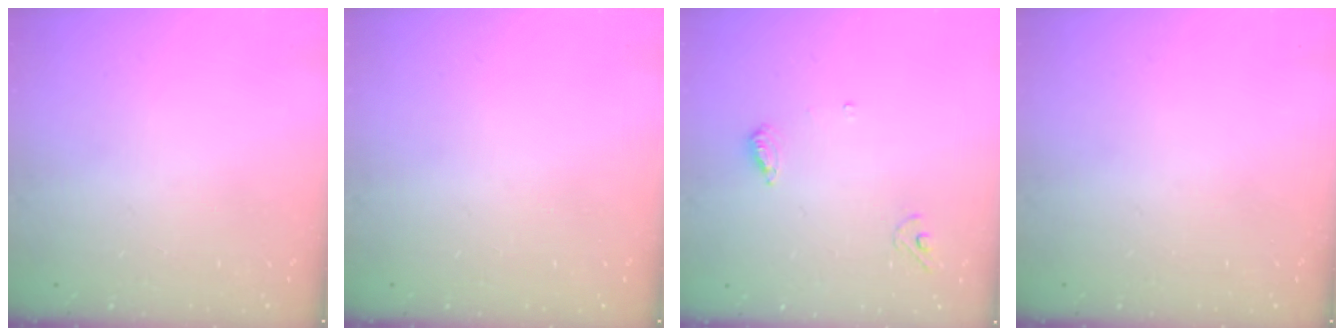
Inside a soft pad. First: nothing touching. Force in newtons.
{"total": 0.0}
{"total": 5.9, "press": 5.9, "slide": 0.6}
{"total": 0.0}